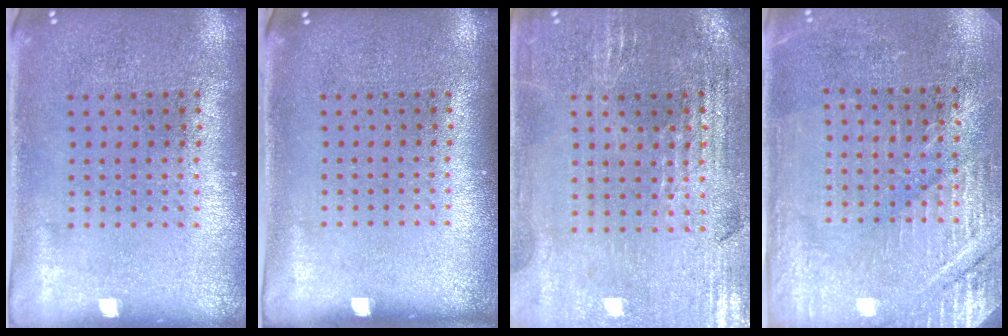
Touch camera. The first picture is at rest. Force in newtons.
{"total": 0.0}
{"total": 1.8, "press": 1.7, "slide": 0.4}
{"total": 2.9, "press": 2.9, "slide": 0.2}